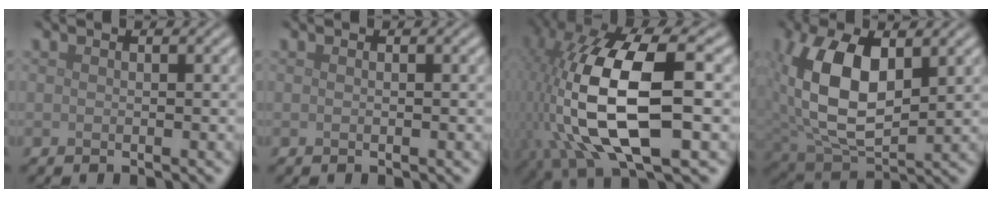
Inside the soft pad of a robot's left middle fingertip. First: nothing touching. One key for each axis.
{"total": 0.0}
{"total": 14.9, "fx": -0.7, "fy": 7.1, "fz": 13.1, "tx": -0.290, "ty": -0.015, "tz": -0.005}
{"total": 9.9, "fx": 1.8, "fy": 5.5, "fz": 8.0, "tx": -0.171, "ty": 0.002, "tz": 0.032}